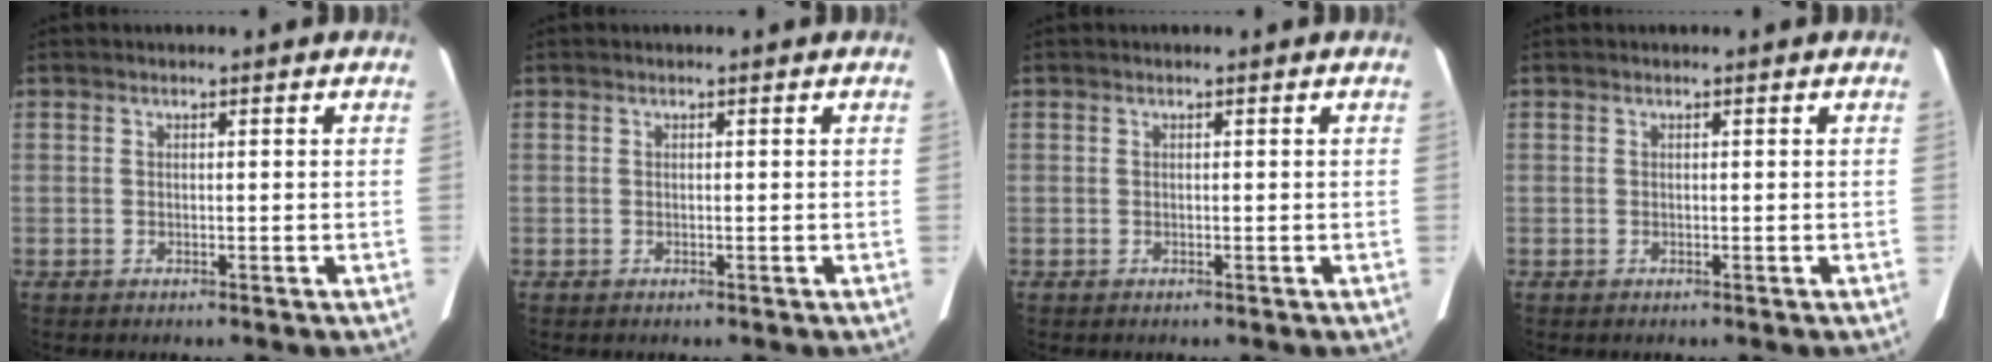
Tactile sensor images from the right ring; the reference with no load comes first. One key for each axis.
{"total": 0.0}
{"total": 0.0}
{"total": 0.0}